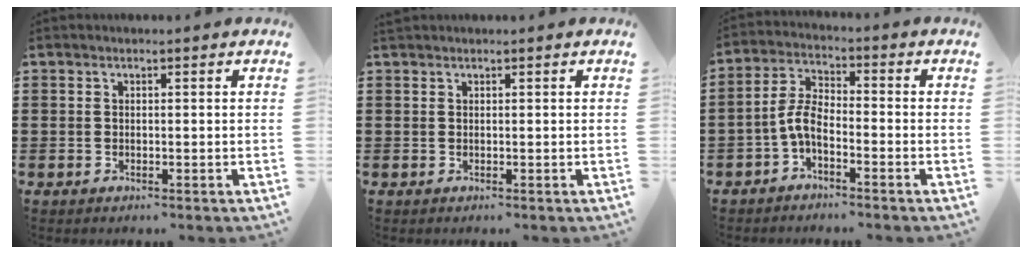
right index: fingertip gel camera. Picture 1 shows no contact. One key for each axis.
{"total": 0.0}
{"total": 4.9, "fx": -2.4, "fy": 1.9, "fz": 3.9, "tx": -0.097, "ty": 0.003, "tz": -0.053}